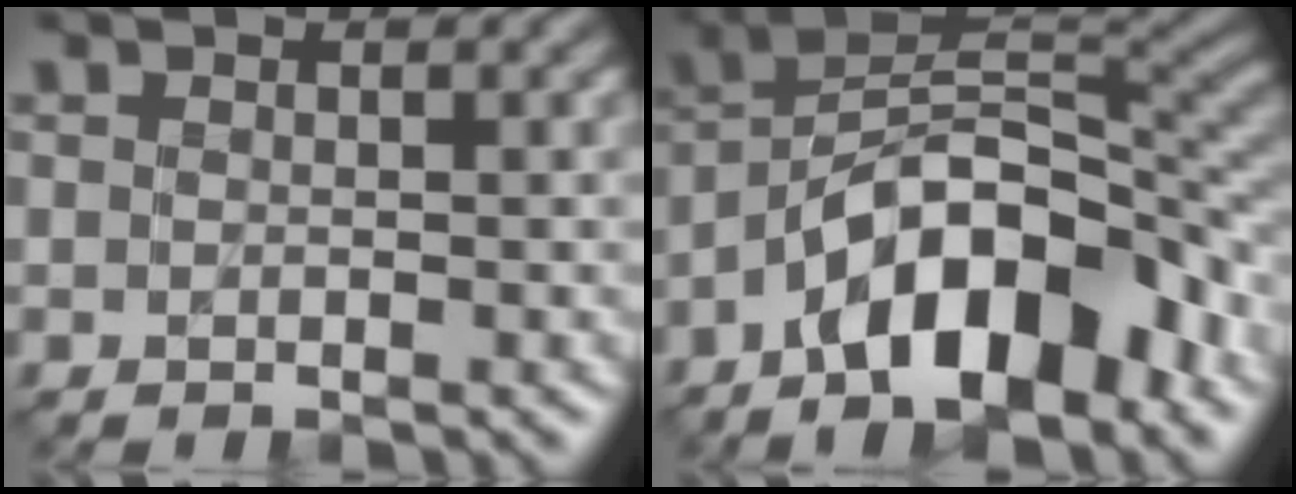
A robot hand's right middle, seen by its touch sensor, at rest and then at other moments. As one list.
[{"total": 11.4, "force": [-6.3, 4.5, 8.4], "torque": [-0.124, 0.016, -0.120]}]